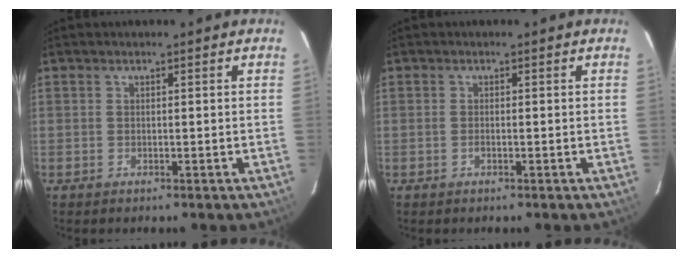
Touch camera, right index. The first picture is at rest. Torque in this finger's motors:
{"motor_torque": [0.08, 0.03, 0.03, 0.00]}